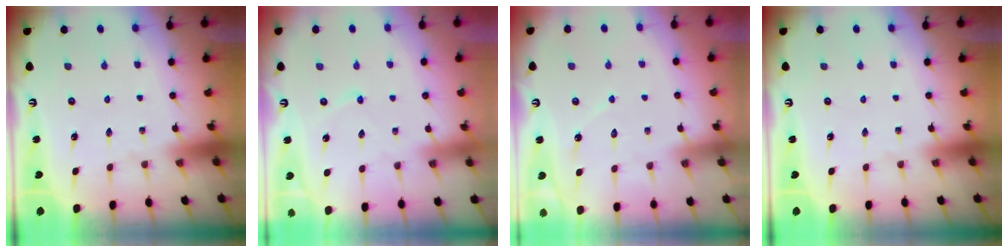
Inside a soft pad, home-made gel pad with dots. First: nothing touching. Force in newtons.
{"total": 3.3, "press": 3.3, "slide": 0.4}
{"total": 4.1, "press": 4.1, "slide": 0.3}
{"total": 0.0}